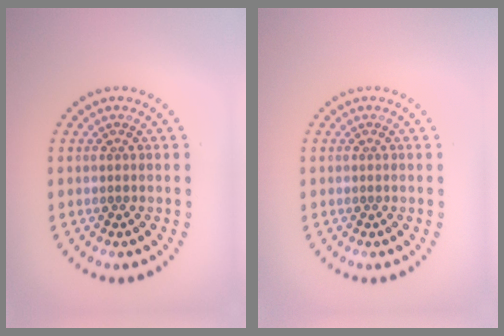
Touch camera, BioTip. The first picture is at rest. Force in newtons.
{"total": 0.0}